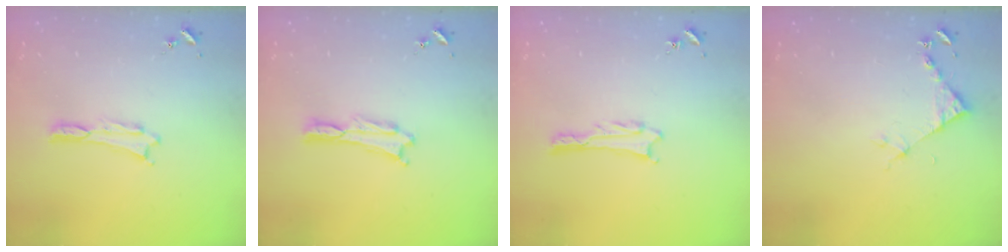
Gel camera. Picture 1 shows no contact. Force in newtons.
{"total": 0.0}
{"total": 1.1, "press": 1.1, "slide": 0.1}
{"total": 4.1, "press": 4.1, "slide": 0.3}